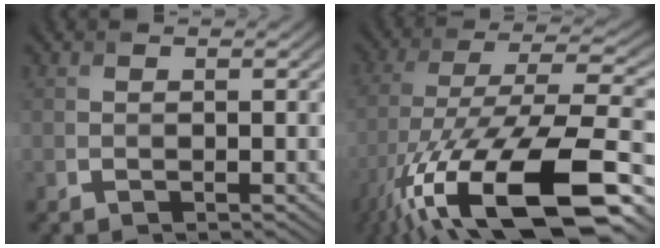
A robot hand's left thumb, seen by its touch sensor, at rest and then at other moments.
{"total": 19.2, "force": [-9.7, 7.7, 14.7], "torque": [-0.295, -0.011, -0.160]}